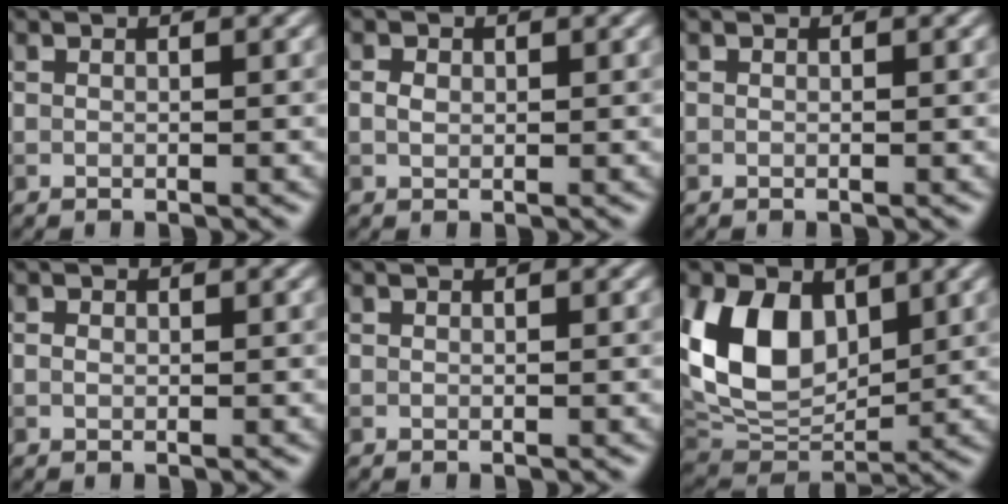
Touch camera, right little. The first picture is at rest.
{"total": 1.1, "force": [0.1, 0.8, 0.6], "torque": [-0.013, 0.001, 0.001]}
{"total": 0.0}
{"total": 0.7, "force": [0.0, 0.5, 0.4], "torque": [-0.007, -0.001, -0.001]}
{"total": 0.0}
{"total": 9.5, "force": [2.6, 6.4, 6.6], "torque": [-0.143, -0.014, 0.048]}